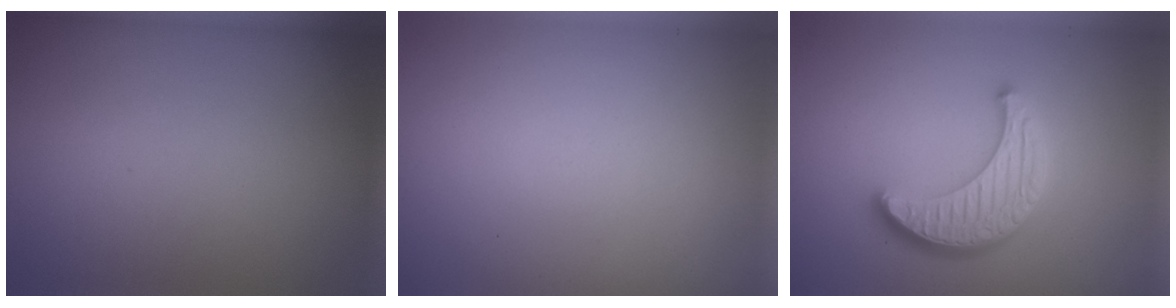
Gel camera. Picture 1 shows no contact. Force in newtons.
{"total": 0.0}
{"total": 4.4, "press": 3.8, "slide": 2.3}